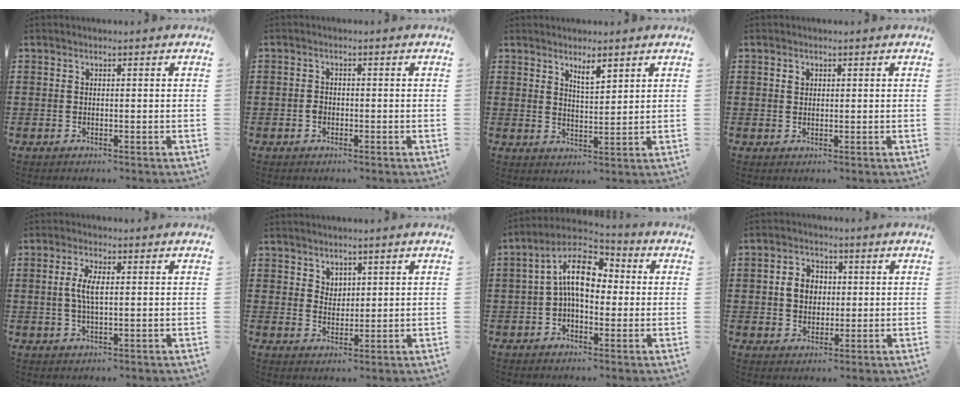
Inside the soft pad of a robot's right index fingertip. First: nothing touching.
{"total": 1.3, "force": [-0.5, 1.0, 0.7], "torque": [-0.015, 0.000, -0.010]}
{"total": 3.2, "force": [2.4, 0.7, 1.9], "torque": [-0.034, -0.002, 0.042]}
{"total": 1.0, "force": [0.4, 0.8, 0.4], "torque": [-0.010, 0.004, 0.009]}
{"total": 4.3, "force": [0.4, 1.6, 4.0], "torque": [-0.086, 0.002, 0.002]}
{"total": 2.8, "force": [2.0, 2.0, 0.2], "torque": [-0.011, 0.006, 0.040]}
{"total": 10.9, "force": [1.2, 5.9, 9.1], "torque": [-0.179, 0.008, 0.015]}
{"total": 4.8, "force": [0.2, 4.0, 2.7], "torque": [-0.064, 0.013, -0.001]}